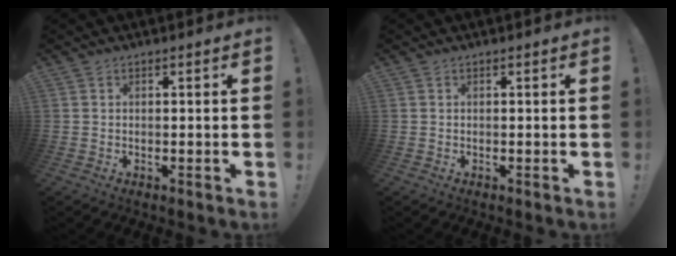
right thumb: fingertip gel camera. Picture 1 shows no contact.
{"total": 0.0}